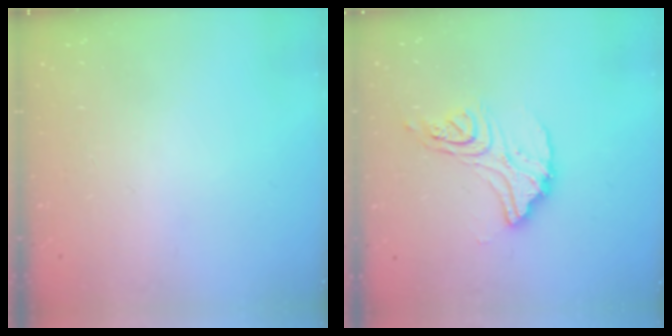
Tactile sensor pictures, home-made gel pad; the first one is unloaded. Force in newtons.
{"total": 14.4, "press": 14.3, "slide": 0.9}